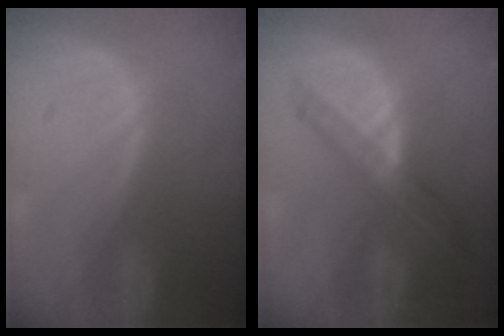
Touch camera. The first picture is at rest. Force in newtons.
{"total": 7.2, "press": 6.1, "slide": 3.8}